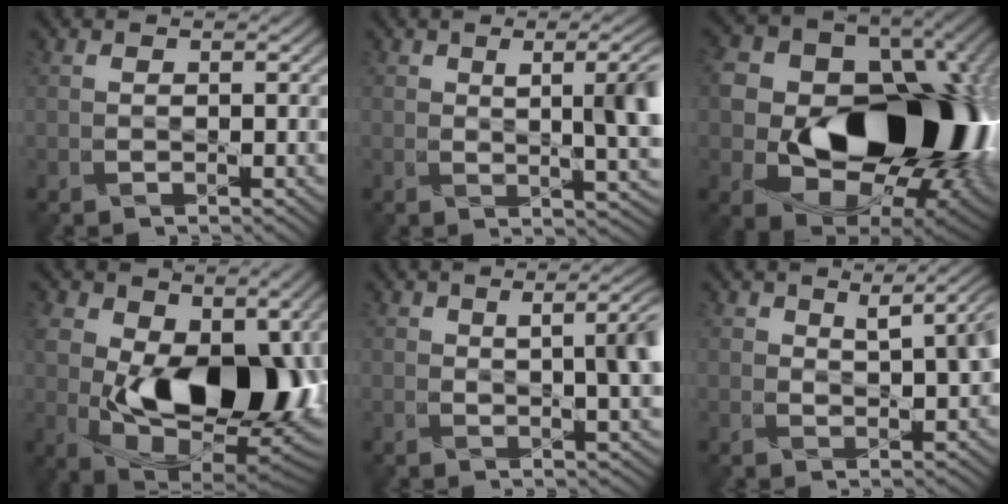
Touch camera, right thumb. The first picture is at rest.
{"total": 6.8, "force": [1.2, 2.7, 6.2], "torque": [-0.081, 0.002, 0.021]}
{"total": 18.1, "force": [-1.2, 14.0, 11.4], "torque": [-0.138, -0.031, 0.000]}
{"total": 16.7, "force": [0.1, 10.5, 13.0], "torque": [-0.205, -0.028, 0.005]}
{"total": 4.9, "force": [1.2, 2.0, 4.3], "torque": [-0.055, 0.003, 0.018]}
{"total": 4.2, "force": [1.7, 2.2, 3.2], "torque": [-0.039, 0.005, 0.028]}